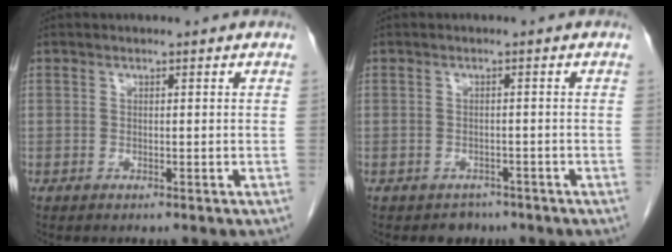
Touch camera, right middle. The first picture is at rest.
{"total": 2.2, "force": [-1.6, 1.4, 0.1], "torque": [-0.010, 0.004, -0.023]}